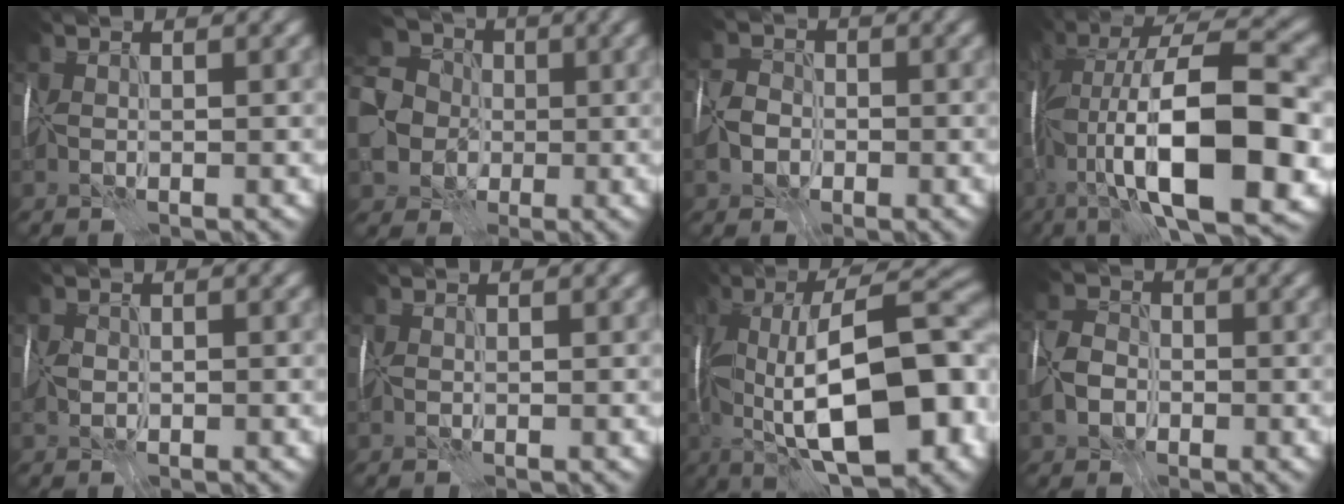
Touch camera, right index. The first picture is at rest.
{"total": 6.5, "force": [-1.4, 5.7, 2.9], "torque": [-0.078, -0.004, -0.033]}
{"total": 3.7, "force": [-1.7, 2.8, 1.8], "torque": [-0.039, -0.002, -0.038]}
{"total": 17.1, "force": [-4.5, 6.0, 15.4], "torque": [-0.253, 0.023, -0.079]}
{"total": 1.2, "force": [-0.7, 0.8, 0.4], "torque": [-0.010, 0.001, -0.013]}
{"total": 0.0}
{"total": 15.0, "force": [-3.8, 5.2, 13.6], "torque": [-0.175, 0.008, -0.069]}
{"total": 4.2, "force": [-1.9, 3.1, 2.1], "torque": [-0.045, 0.000, -0.047]}